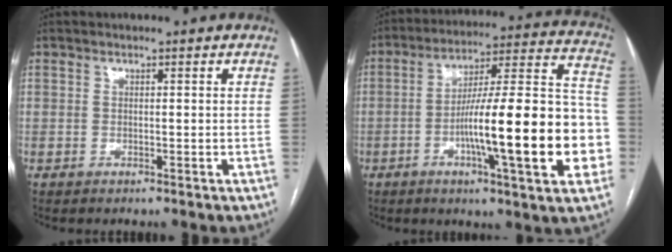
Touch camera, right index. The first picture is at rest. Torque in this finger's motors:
{"motor_torque": [1.12, -0.41, 0.63, 0.21]}